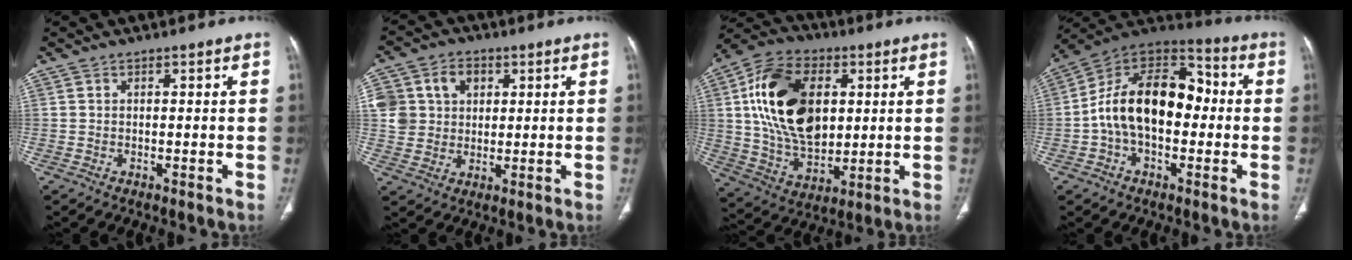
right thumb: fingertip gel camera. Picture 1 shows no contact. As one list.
[{"total": 11.0, "force": [3.1, 9.3, 5.1], "torque": [-0.070, 0.007, 0.061]}, {"total": 21.4, "force": [4.2, 13.6, 16.0], "torque": [-0.267, -0.005, 0.081]}, {"total": 18.7, "force": [-0.8, 11.7, 14.6], "torque": [-0.223, 0.049, -0.022]}]